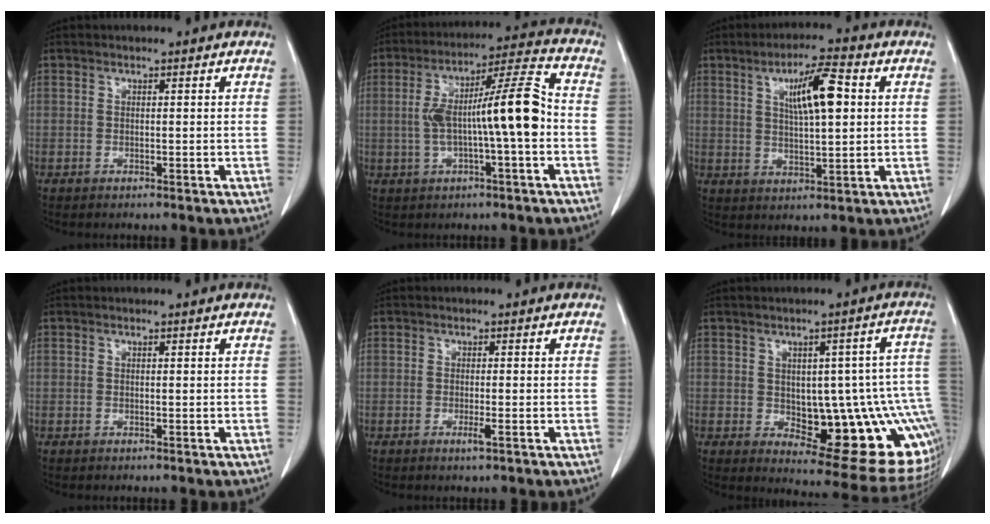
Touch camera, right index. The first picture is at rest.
{"total": 13.0, "force": [-1.2, 1.0, 12.9], "torque": [-0.222, 0.029, -0.021]}
{"total": 9.0, "force": [2.5, 1.6, 8.4], "torque": [-0.144, 0.009, 0.045]}
{"total": 0.0}
{"total": 1.5, "force": [-0.7, 0.1, 1.4], "torque": [-0.025, -0.003, -0.012]}
{"total": 19.1, "force": [-3.1, 6.6, 17.7], "torque": [-0.138, 0.031, -0.011]}